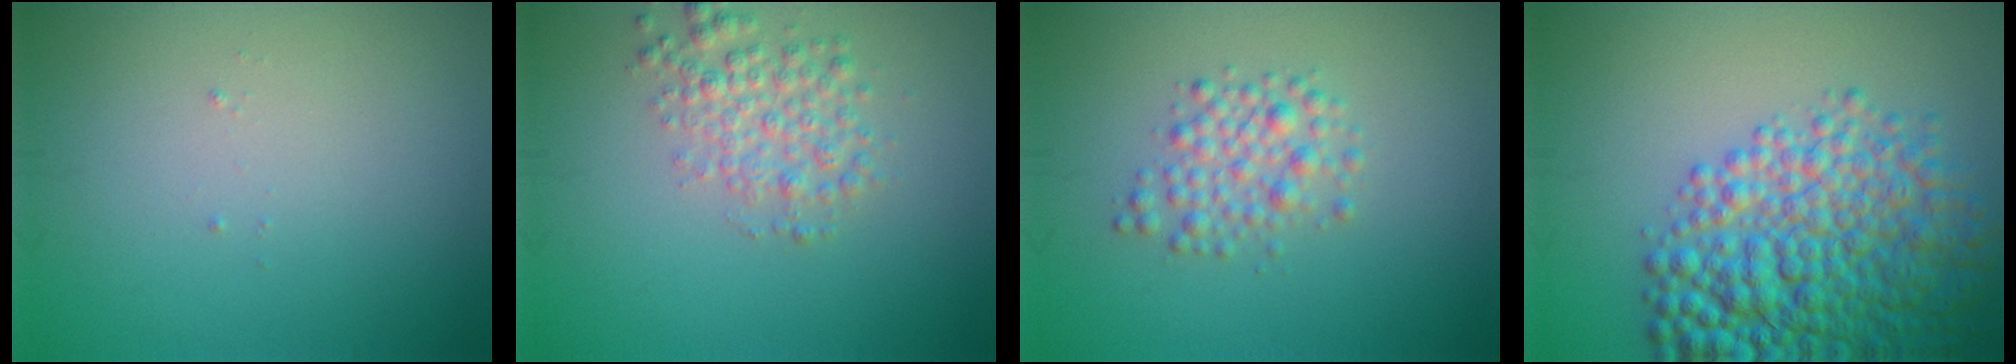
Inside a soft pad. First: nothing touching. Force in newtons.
{"total": 3.1, "press": 3.1, "slide": 0.1}
{"total": 2.6, "press": 2.6, "slide": 0.0}
{"total": 9.2, "press": 9.2, "slide": 0.3}